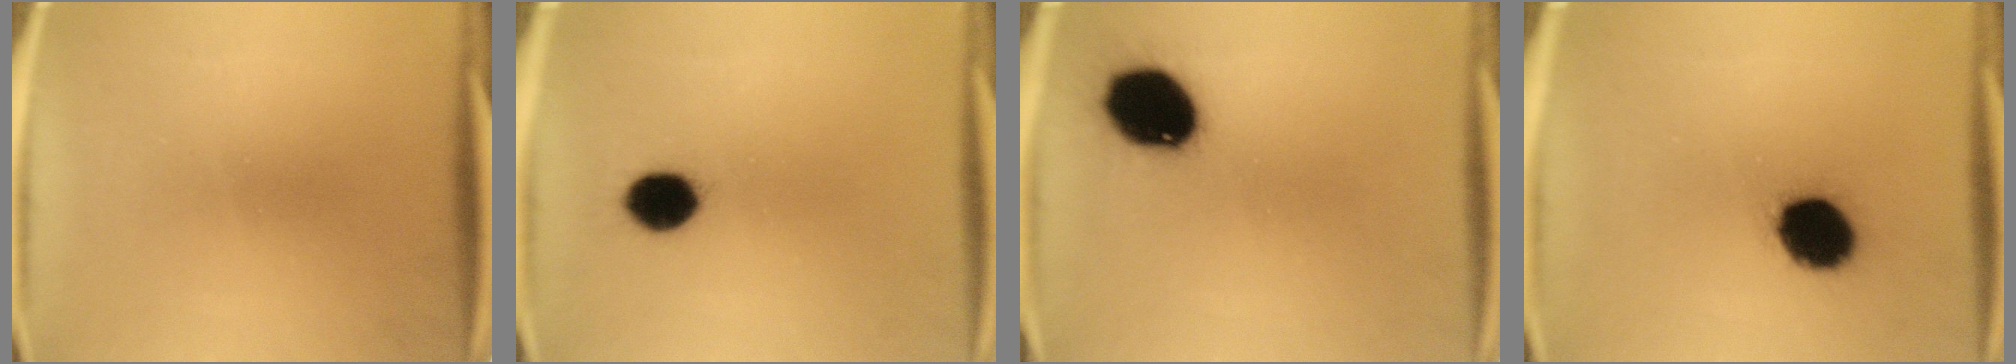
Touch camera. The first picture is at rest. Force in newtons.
{"total": 7.2}
{"total": 15.6}
{"total": 14.0}